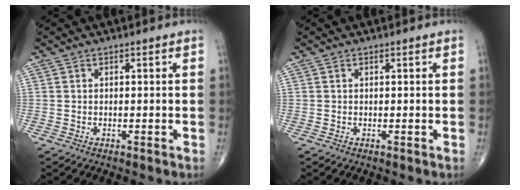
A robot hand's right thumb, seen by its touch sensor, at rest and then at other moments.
{"total": 0.0}